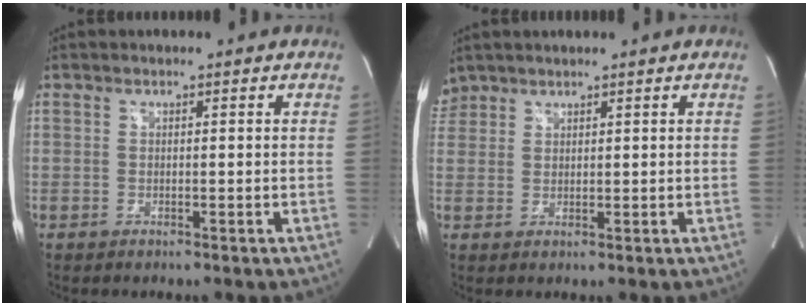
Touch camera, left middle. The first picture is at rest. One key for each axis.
{"total": 3.0, "fx": 2.6, "fy": 1.5, "fz": -0.1, "tx": 0.000, "ty": 0.015, "tz": 0.055}